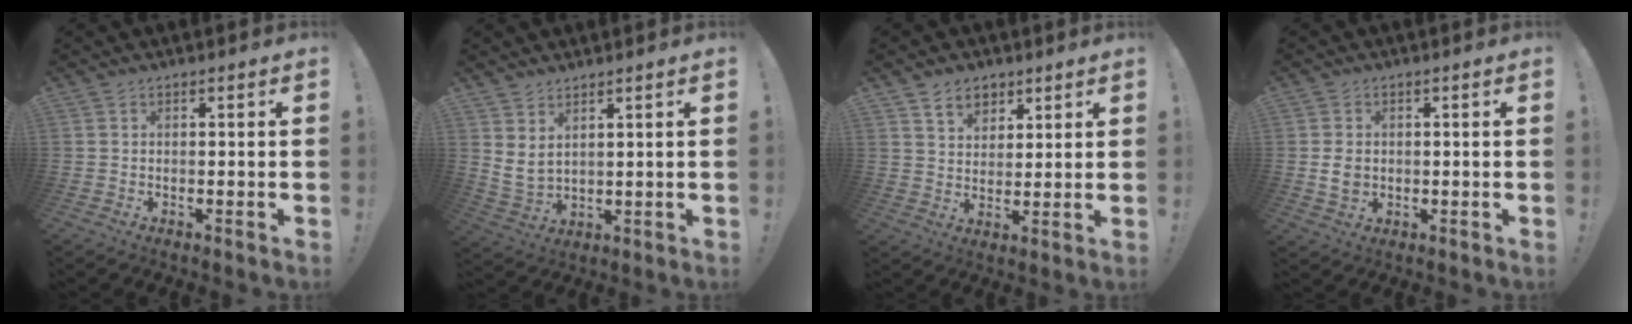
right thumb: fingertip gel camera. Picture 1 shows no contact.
{"total": 4.8, "force": [3.7, 1.8, 2.4], "torque": [-0.046, -0.021, 0.070]}
{"total": 7.3, "force": [4.7, 5.2, 2.0], "torque": [-0.028, -0.026, 0.089]}
{"total": 5.1, "force": [0.1, 4.2, 2.9], "torque": [-0.036, 0.001, 0.003]}